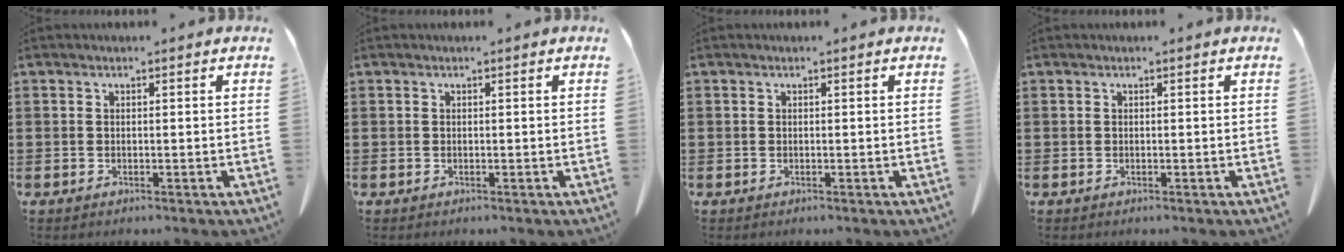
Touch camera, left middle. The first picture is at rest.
{"total": 0.0}
{"total": 0.0}
{"total": 0.0}